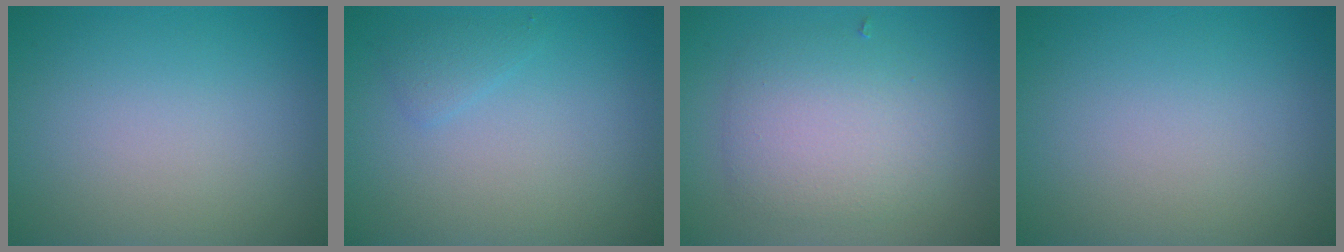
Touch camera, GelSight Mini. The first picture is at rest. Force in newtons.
{"total": 1.1, "press": 1.1, "slide": 0.1}
{"total": 4.6, "press": 4.6, "slide": 0.1}
{"total": 0.0}